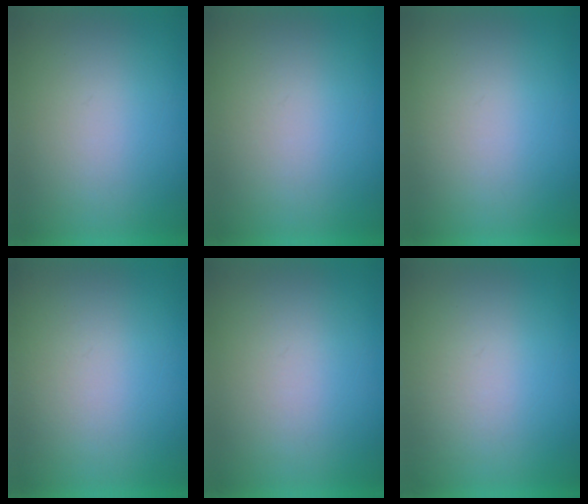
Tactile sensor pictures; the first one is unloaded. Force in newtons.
{"total": 1.1}
{"total": 1.1}
{"total": 1.3}
{"total": 1.2}
{"total": 1.7}